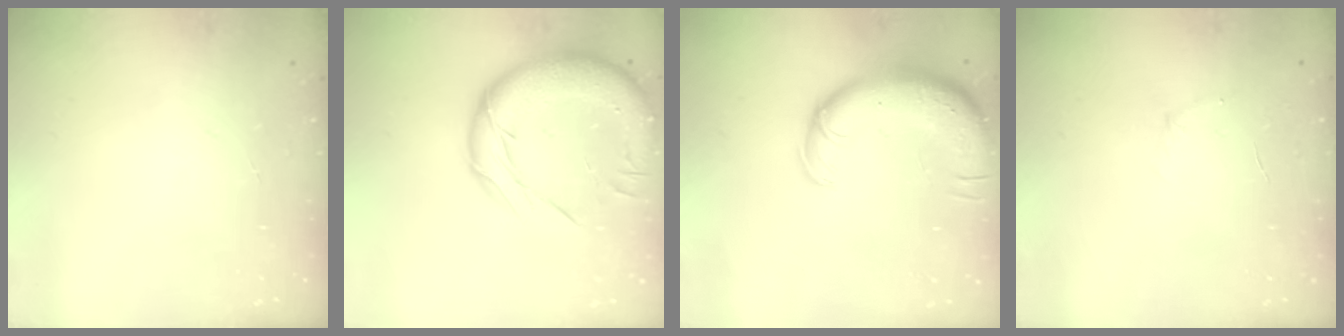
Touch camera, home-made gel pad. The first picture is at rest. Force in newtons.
{"total": 18.5, "press": 18.2, "slide": 3.6}
{"total": 14.4, "press": 14.0, "slide": 3.4}
{"total": 3.8, "press": 3.6, "slide": 1.1}